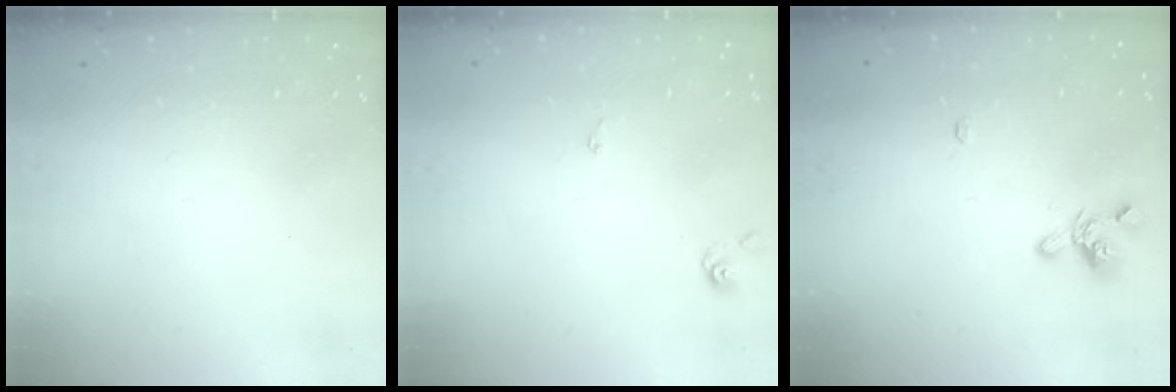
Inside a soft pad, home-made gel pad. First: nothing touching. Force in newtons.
{"total": 0.0}
{"total": 2.2, "press": 2.0, "slide": 0.8}